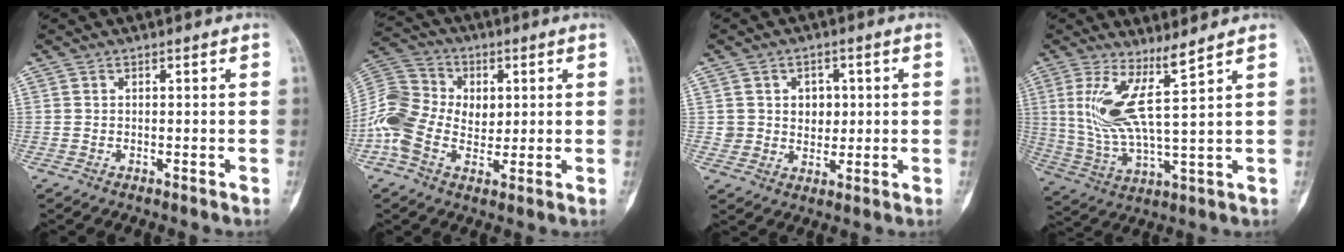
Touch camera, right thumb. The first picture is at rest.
{"total": 13.4, "force": [0.1, 10.1, 8.8], "torque": [-0.159, 0.019, -0.004]}
{"total": 5.7, "force": [1.1, 4.8, 2.8], "torque": [-0.008, -0.002, 0.019]}
{"total": 10.2, "force": [4.9, 0.5, 8.9], "torque": [-0.195, -0.047, 0.106]}